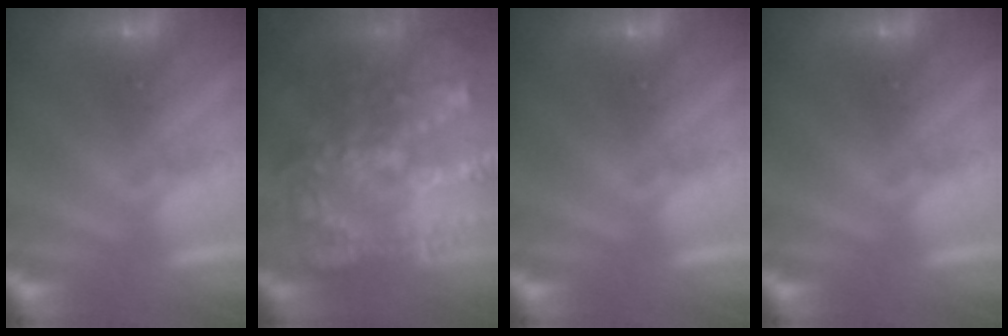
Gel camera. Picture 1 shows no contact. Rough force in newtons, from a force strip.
{"total": 7.6}
{"total": 0.0}
{"total": 0.0}